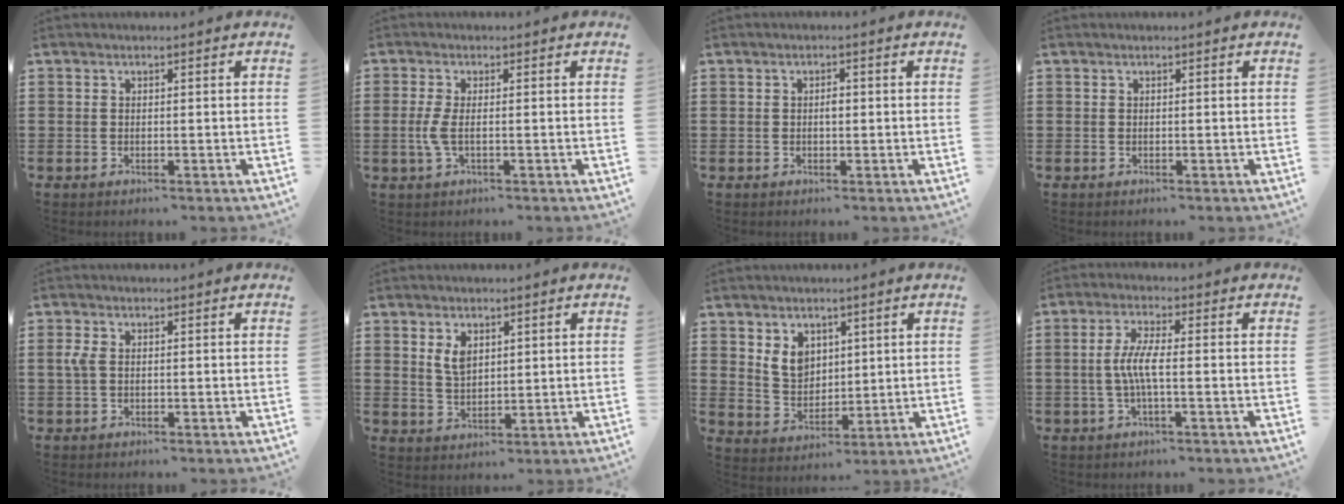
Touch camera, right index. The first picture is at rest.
{"total": 3.2, "force": [-0.5, 0.7, 3.1], "torque": [-0.079, -0.012, -0.015]}
{"total": 1.2, "force": [0.0, 0.5, 1.1], "torque": [-0.024, 0.000, 0.000]}
{"total": 0.0}
{"total": 2.3, "force": [0.0, 1.2, 2.0], "torque": [-0.063, -0.003, -0.008]}
{"total": 3.5, "force": [1.7, 2.0, 2.3], "torque": [-0.053, 0.006, 0.031]}
{"total": 5.6, "force": [2.6, 4.3, 2.5], "torque": [-0.058, 0.011, 0.047]}
{"total": 5.0, "force": [-0.8, 0.8, 4.9], "torque": [-0.117, -0.010, -0.026]}